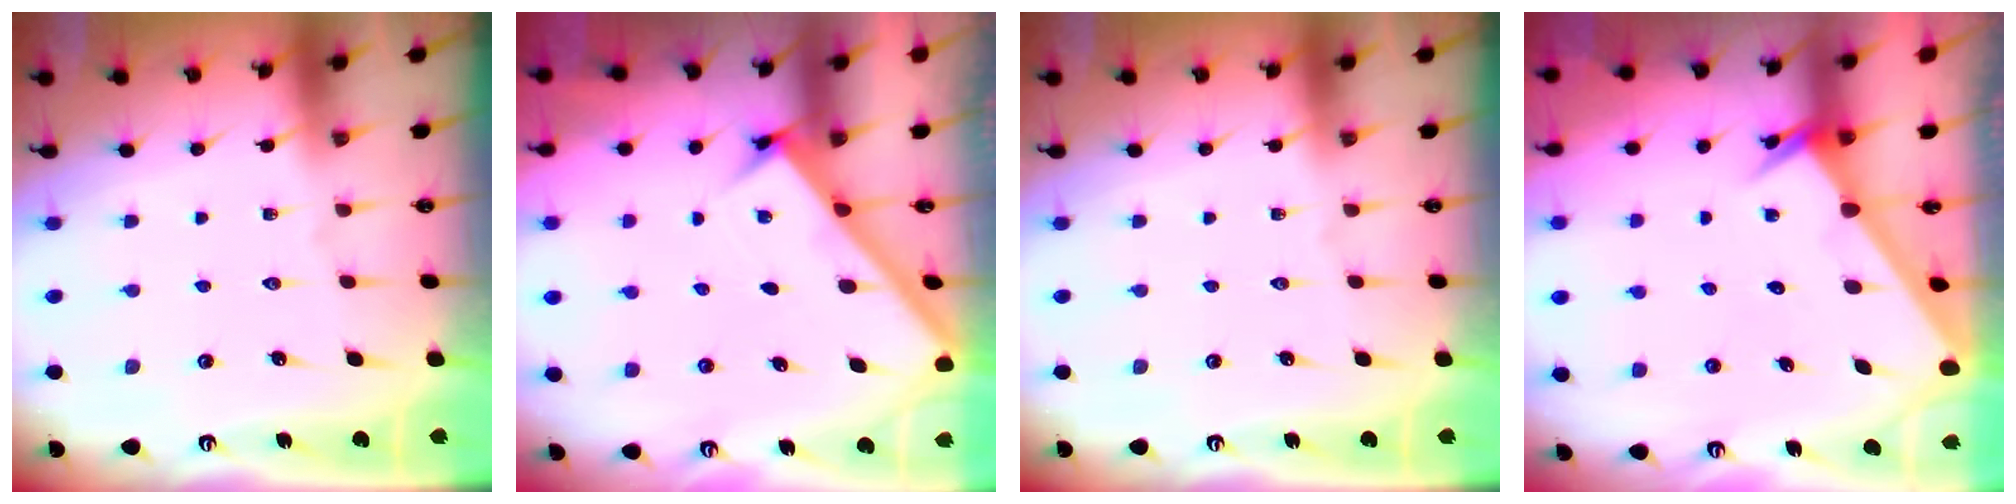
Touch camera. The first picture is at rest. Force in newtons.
{"total": 2.6, "press": 2.5, "slide": 0.3}
{"total": 0.0}
{"total": 2.6, "press": 2.6, "slide": 0.1}